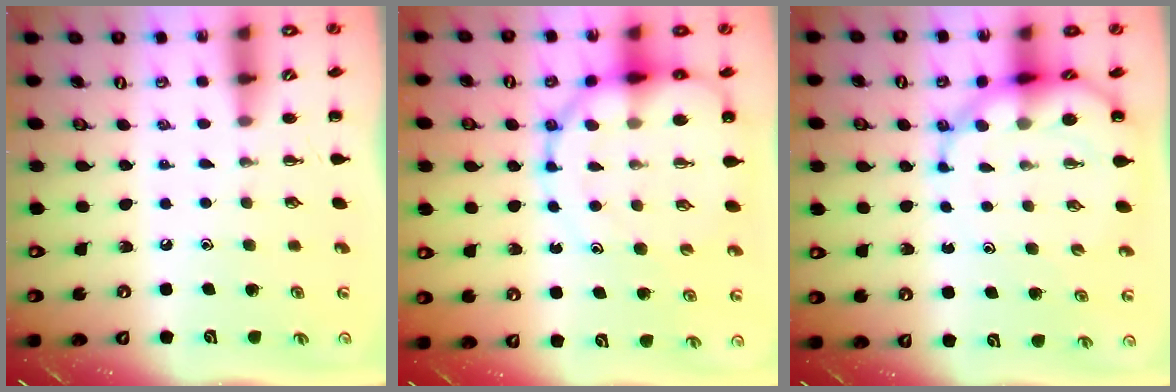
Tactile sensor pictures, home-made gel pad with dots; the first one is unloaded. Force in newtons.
{"total": 15.7, "press": 15.3, "slide": 3.5}
{"total": 9.4, "press": 9.0, "slide": 2.7}